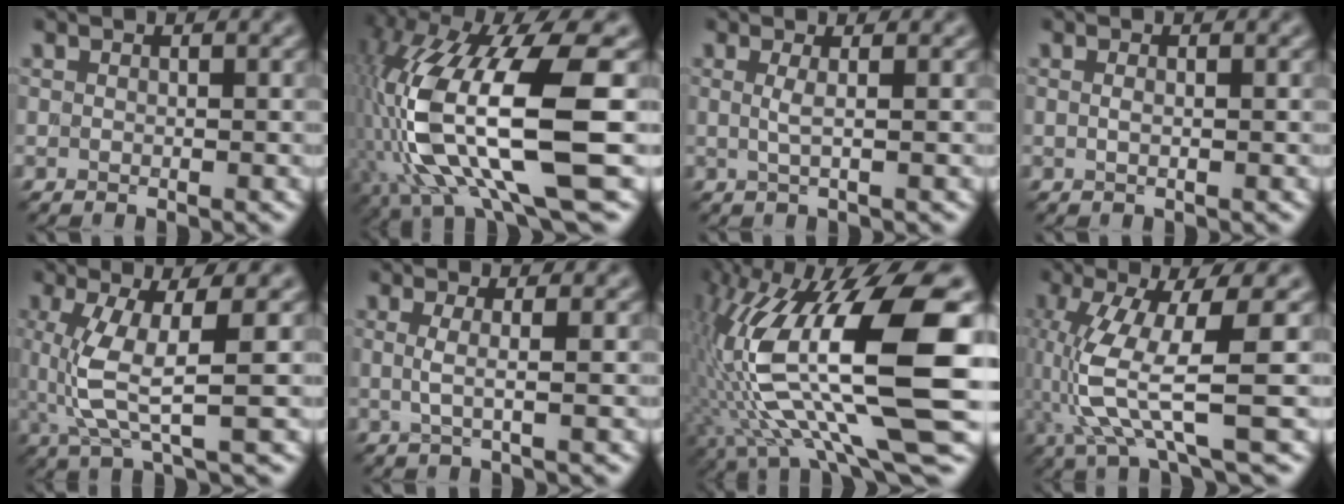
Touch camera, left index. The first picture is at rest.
{"total": 13.8, "force": [-1.5, 4.3, 13.1], "torque": [-0.267, -0.016, -0.019]}
{"total": 1.5, "force": [0.2, 0.4, 1.4], "torque": [-0.026, -0.002, -0.002]}
{"total": 0.6, "force": [0.0, 0.1, 0.5], "torque": [-0.012, 0.000, 0.000]}
{"total": 5.7, "force": [0.4, 1.4, 5.5], "torque": [-0.129, -0.006, 0.014]}
{"total": 1.9, "force": [0.1, 0.5, 1.8], "torque": [-0.036, -0.003, -0.005]}
{"total": 14.9, "force": [0.2, 4.1, 14.3], "torque": [-0.282, 0.004, 0.009]}
{"total": 8.4, "force": [-1.2, 1.9, 8.1], "torque": [-0.187, -0.011, -0.019]}